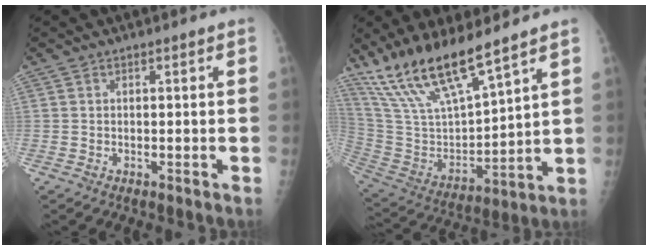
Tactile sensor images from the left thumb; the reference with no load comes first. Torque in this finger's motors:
{"motor_torque": [0.26, 0.24, 1.28, -1.49, 0.37]}